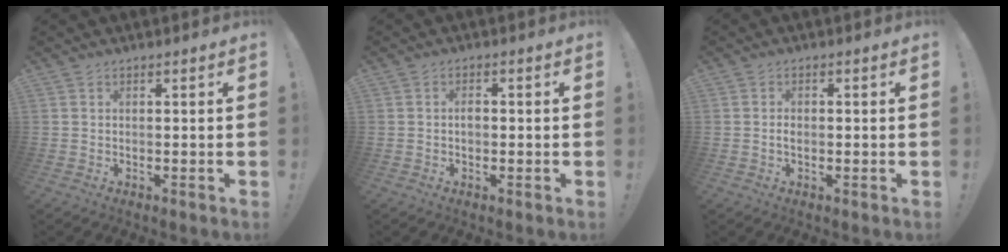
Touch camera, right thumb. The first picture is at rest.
{"total": 1.7, "force": [-0.3, 1.3, 1.1], "torque": [-0.018, 0.008, -0.007]}
{"total": 1.4, "force": [-0.4, 1.0, 0.9], "torque": [-0.022, 0.009, -0.006]}